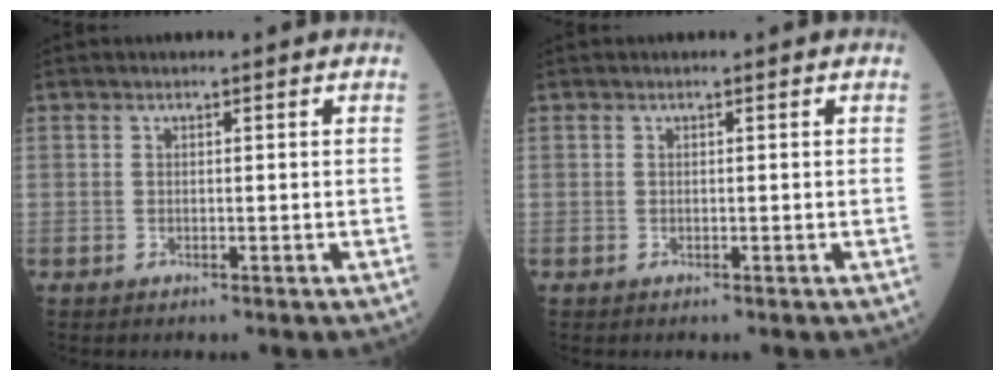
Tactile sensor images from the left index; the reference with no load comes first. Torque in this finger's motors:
{"motor_torque": [-0.23, -0.10, 0.02, 0.01]}